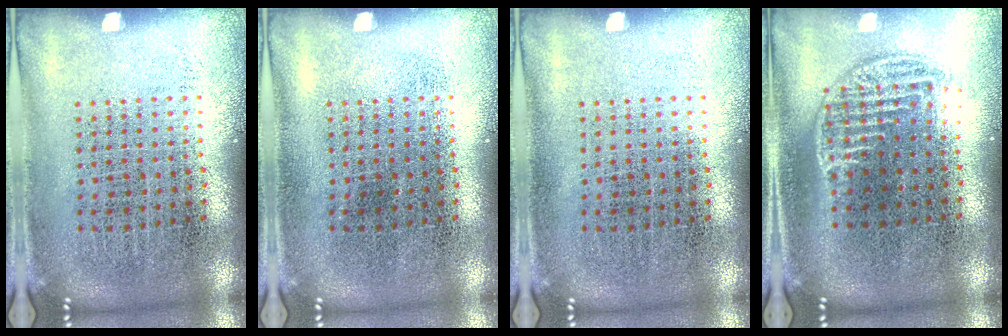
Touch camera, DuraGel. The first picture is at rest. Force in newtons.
{"total": 0.0}
{"total": 0.0}
{"total": 1.1, "press": 1.0, "slide": 0.5}